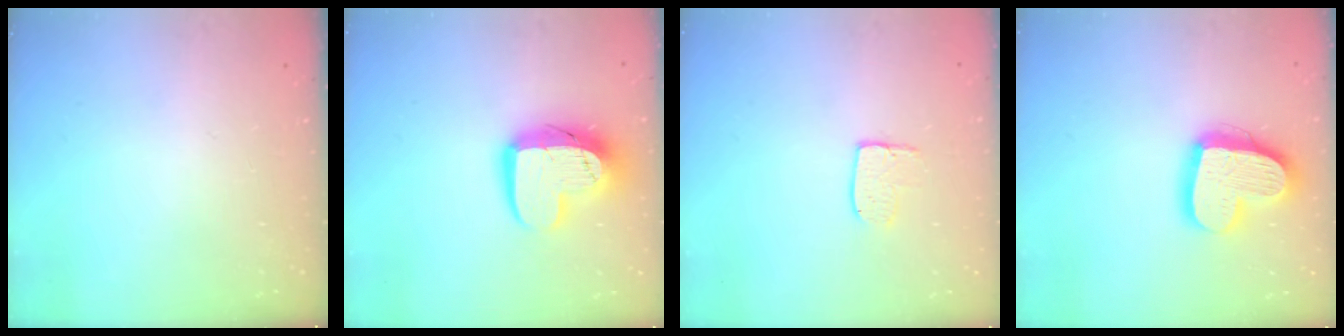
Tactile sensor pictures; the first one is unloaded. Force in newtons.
{"total": 14.3, "press": 14.3, "slide": 1.2}
{"total": 6.0, "press": 6.0, "slide": 0.3}
{"total": 18.0, "press": 17.9, "slide": 1.5}